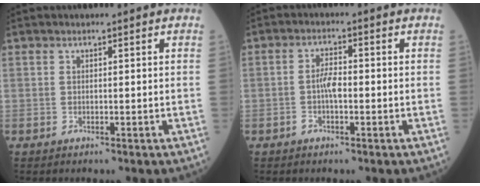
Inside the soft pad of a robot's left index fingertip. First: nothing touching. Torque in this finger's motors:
{"motor_torque": [0.00, 0.00, 0.07, 0.02]}